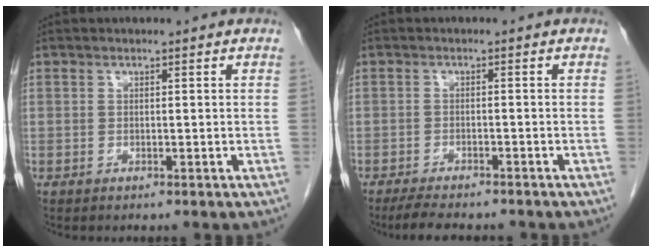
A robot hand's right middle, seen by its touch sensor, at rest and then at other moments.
{"total": 6.8, "force": [-5.9, 1.4, 3.1], "torque": [-0.052, -0.013, -0.089]}